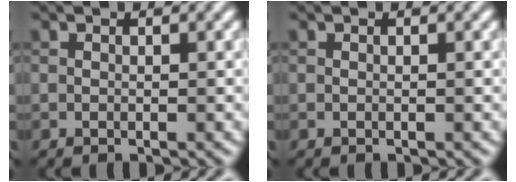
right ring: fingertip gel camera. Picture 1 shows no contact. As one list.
[{"total": 0.0}]